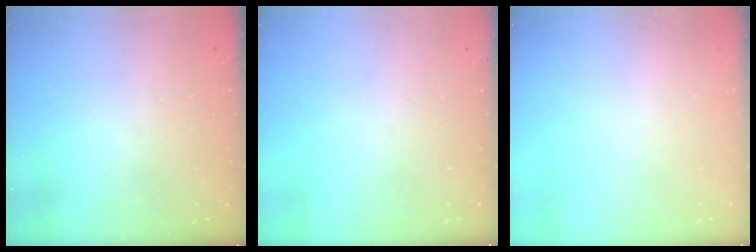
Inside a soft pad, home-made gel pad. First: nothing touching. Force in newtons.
{"total": 0.0}
{"total": 0.0}